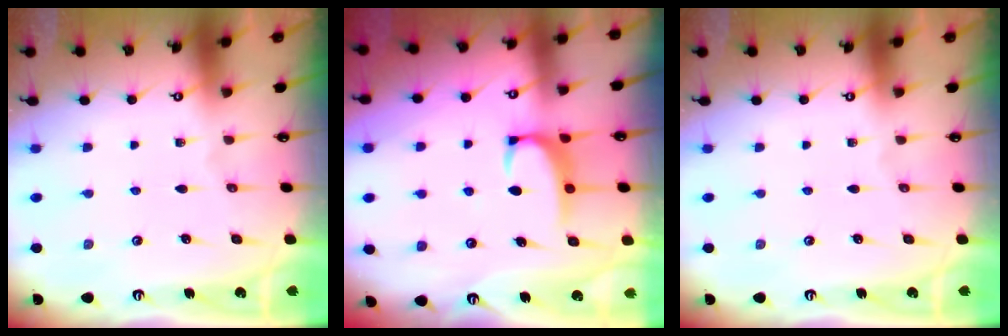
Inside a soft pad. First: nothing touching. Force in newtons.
{"total": 2.2, "press": 2.1, "slide": 0.6}
{"total": 0.0}